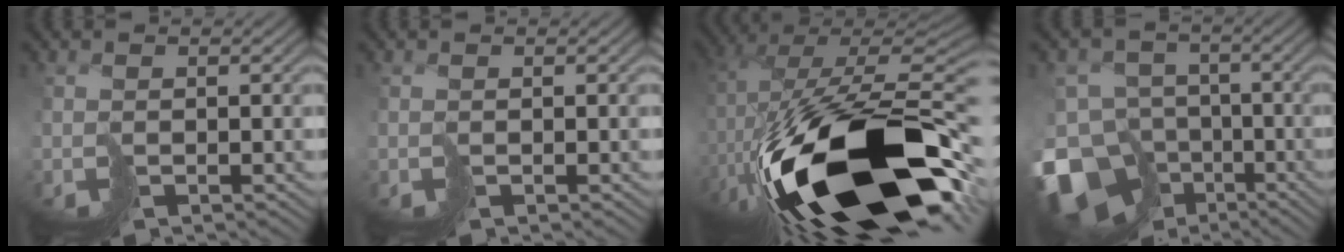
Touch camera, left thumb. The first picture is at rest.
{"total": 0.0}
{"total": 22.4, "force": [-8.2, 10.6, 18.0], "torque": [-0.359, -0.040, -0.121]}
{"total": 18.0, "force": [-8.9, 13.3, 8.3], "torque": [-0.229, -0.038, -0.133]}